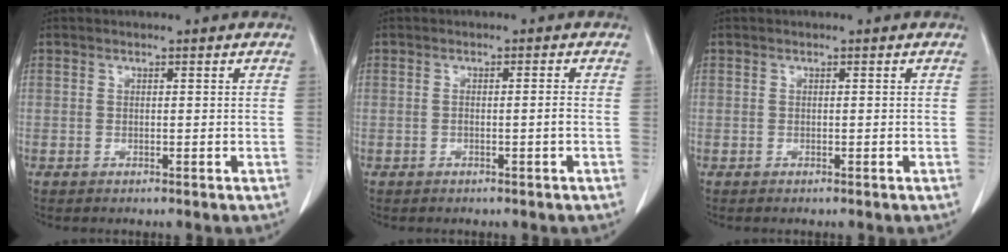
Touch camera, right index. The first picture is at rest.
{"total": 1.4, "force": [-0.5, -0.3, 1.3], "torque": [-0.022, -0.001, -0.007]}
{"total": 0.0}